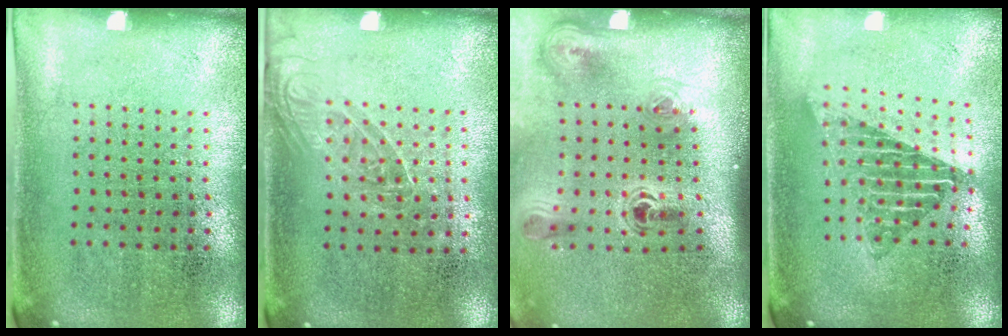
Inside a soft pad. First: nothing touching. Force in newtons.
{"total": 1.2, "press": 1.1, "slide": 0.7}
{"total": 2.3, "press": 1.5, "slide": 1.8}
{"total": 1.7, "press": 1.3, "slide": 1.1}